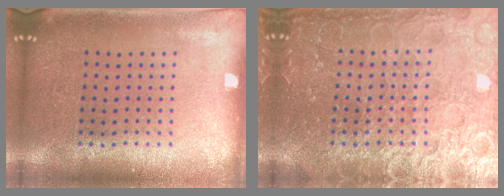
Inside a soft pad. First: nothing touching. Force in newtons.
{"total": 7.0, "press": 6.9, "slide": 0.8}